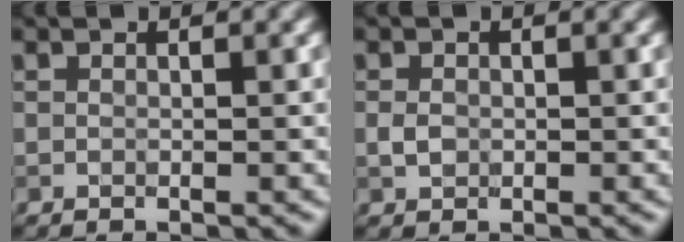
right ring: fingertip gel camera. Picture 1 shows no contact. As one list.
[{"total": 1.2, "force": [-0.1, 1.0, 0.7], "torque": [-0.014, -0.002, -0.005]}]